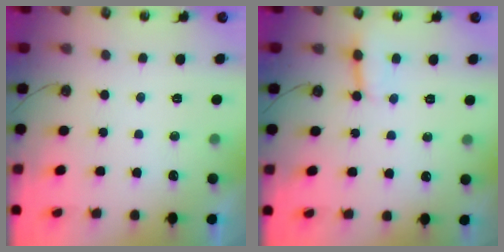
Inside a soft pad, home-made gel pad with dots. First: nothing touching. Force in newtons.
{"total": 3.6, "press": 3.6, "slide": 0.2}